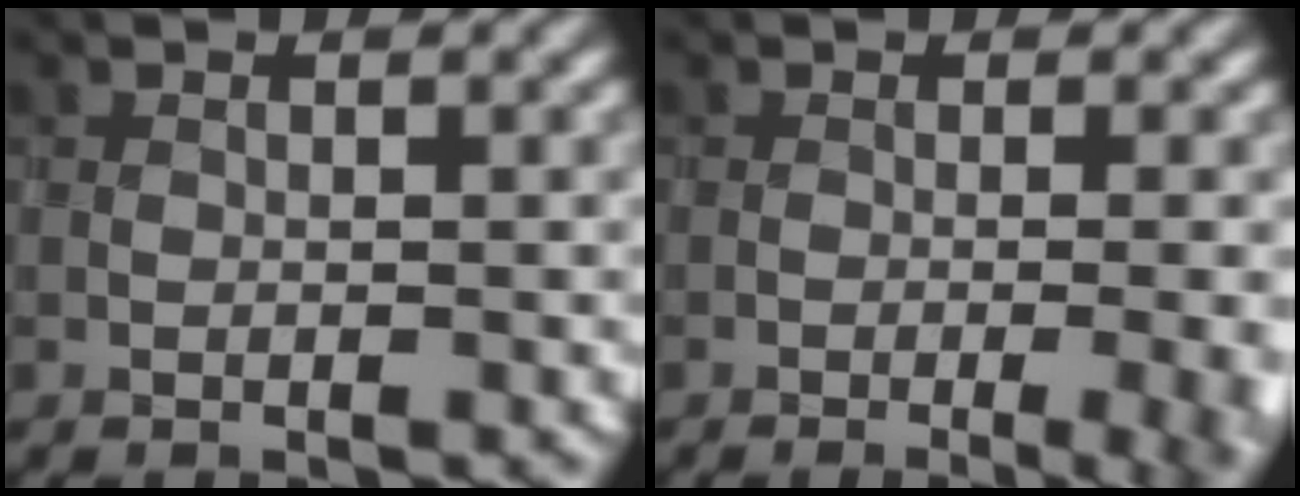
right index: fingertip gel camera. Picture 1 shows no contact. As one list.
[{"total": 8.9, "force": [-3.3, 4.1, 7.2], "torque": [-0.041, -0.002, -0.030]}]